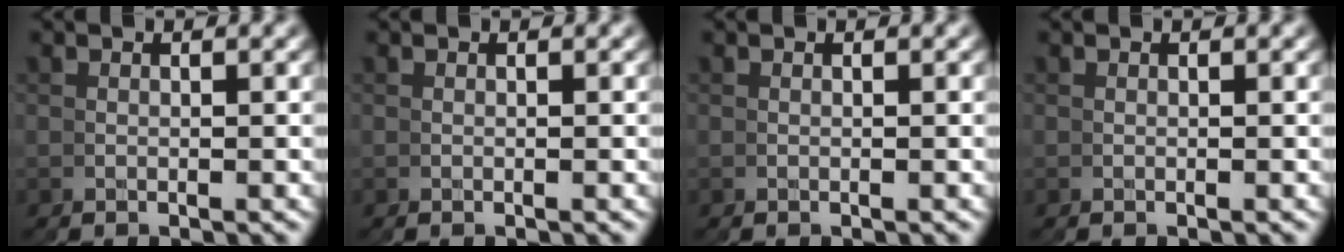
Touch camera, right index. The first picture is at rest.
{"total": 0.0}
{"total": 0.0}
{"total": 0.0}